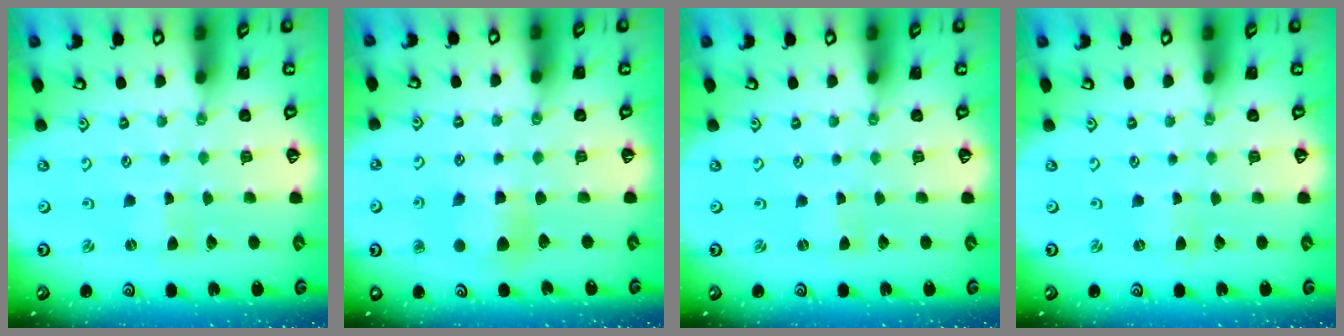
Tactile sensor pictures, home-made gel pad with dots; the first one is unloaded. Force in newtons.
{"total": 6.9, "press": 6.9, "slide": 0.3}
{"total": 0.0}
{"total": 0.0}